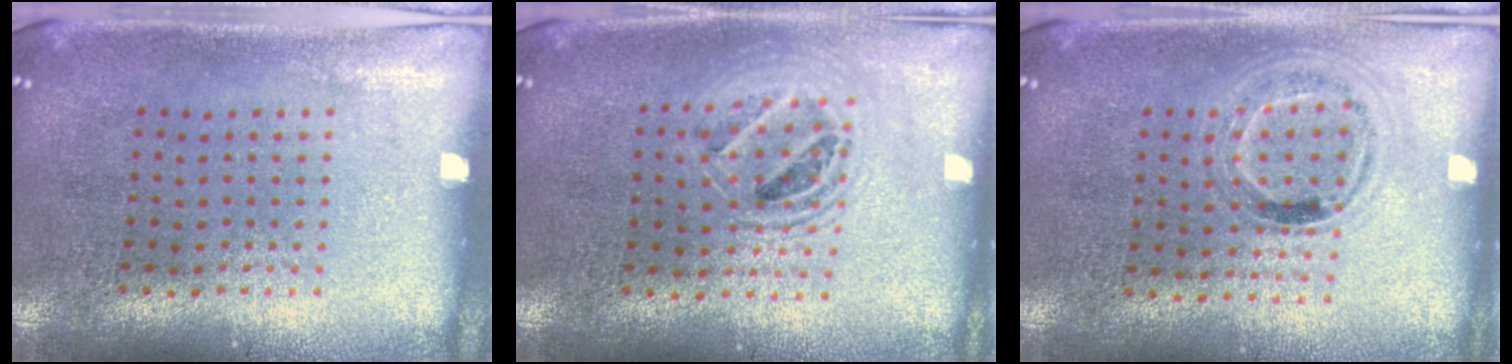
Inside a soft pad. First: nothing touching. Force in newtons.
{"total": 1.5, "press": 1.3, "slide": 0.7}
{"total": 1.0, "press": 0.9, "slide": 0.5}